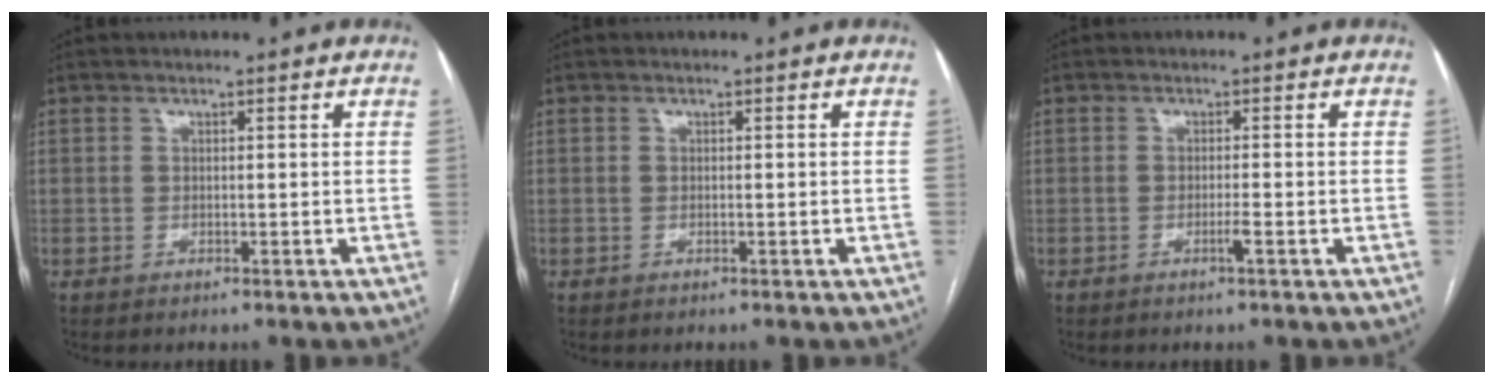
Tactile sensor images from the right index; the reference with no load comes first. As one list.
[{"total": 0.0}, {"total": 1.5, "force": [-0.7, -0.3, 1.2], "torque": [-0.027, -0.002, -0.011]}]